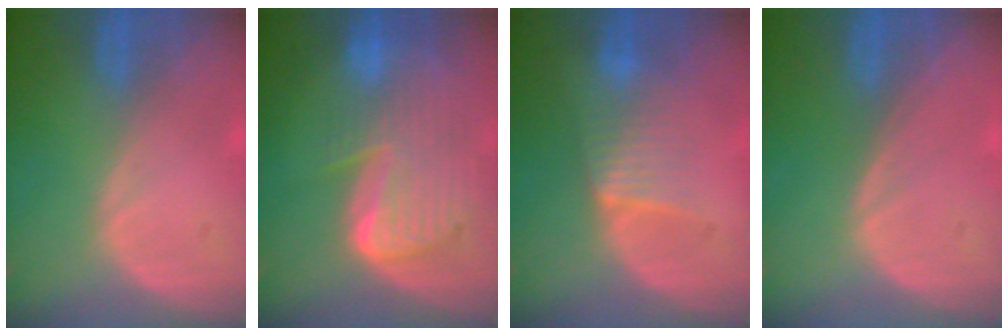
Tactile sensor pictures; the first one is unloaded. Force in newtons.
{"total": 9.9, "press": 8.5, "slide": 5.0}
{"total": 4.7, "press": 4.6, "slide": 0.7}
{"total": 0.0}